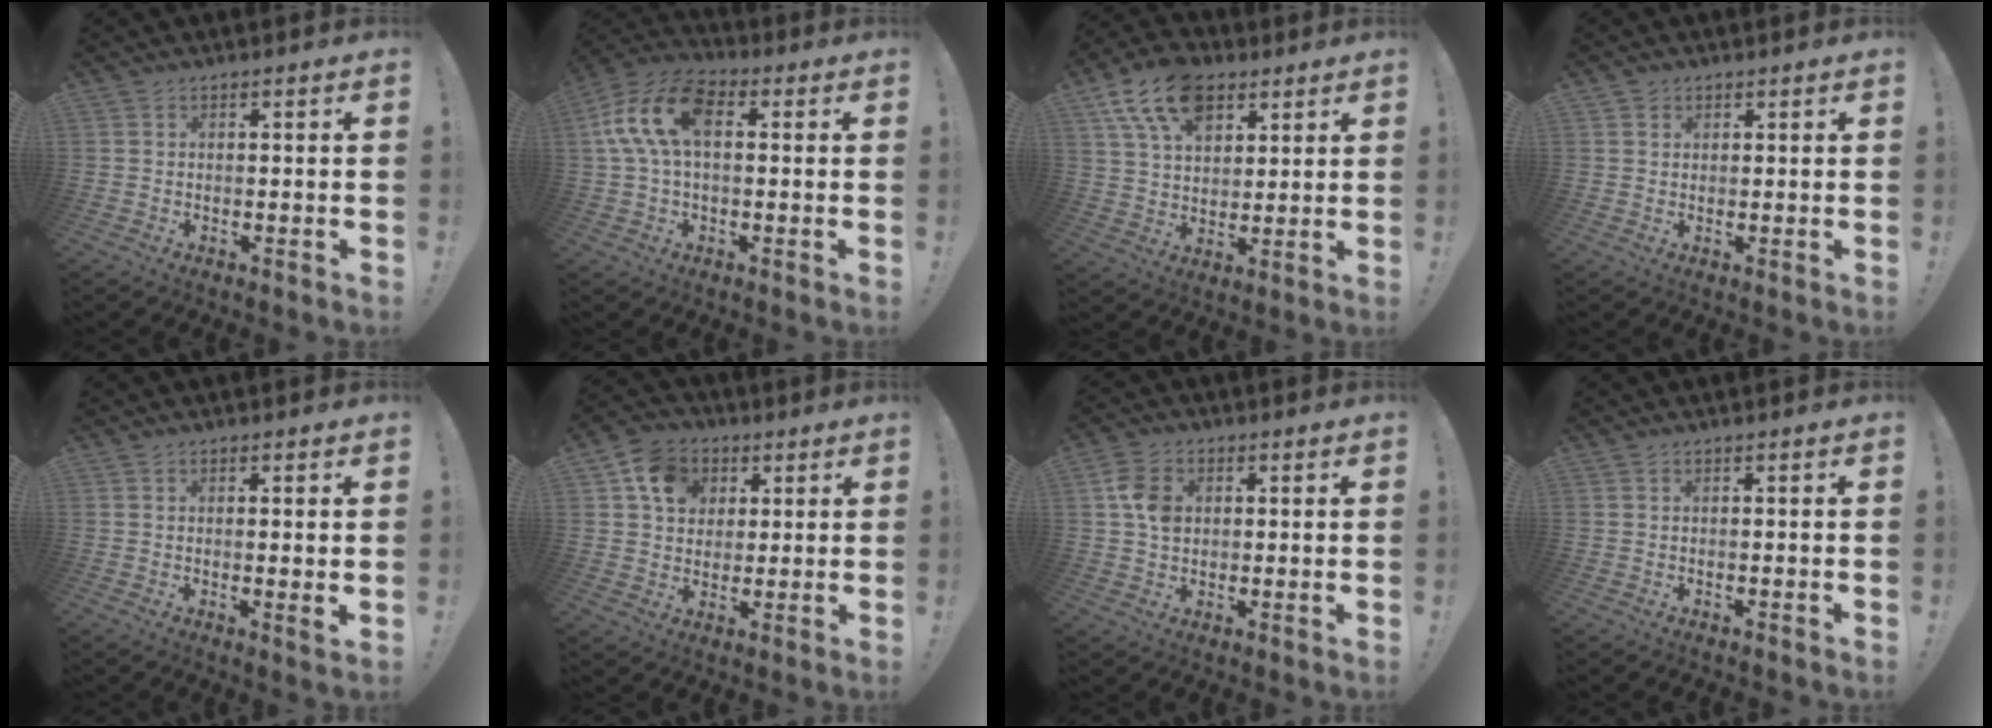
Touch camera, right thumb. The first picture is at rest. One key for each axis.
{"total": 14.5, "fx": 3.0, "fy": 8.3, "fz": 11.5, "tx": -0.223, "ty": 0.009, "tz": 0.056}
{"total": 15.5, "fx": 8.2, "fy": 9.7, "fz": 8.9, "tx": -0.152, "ty": -0.030, "tz": 0.155}
{"total": 1.8, "fx": 1.0, "fy": 1.5, "fz": 0.1, "tx": 0.004, "ty": -0.002, "tz": 0.018}
{"total": 2.5, "fx": 0.5, "fy": -0.3, "fz": 2.5, "tx": -0.028, "ty": -0.011, "tz": 0.006}
{"total": 11.3, "fx": 4.0, "fy": 9.5, "fz": 4.6, "tx": -0.067, "ty": -0.008, "tz": 0.081}
{"total": 8.0, "fx": 1.3, "fy": 6.1, "fz": 5.1, "tx": -0.079, "ty": 0.003, "tz": 0.025}
{"total": 0.0}